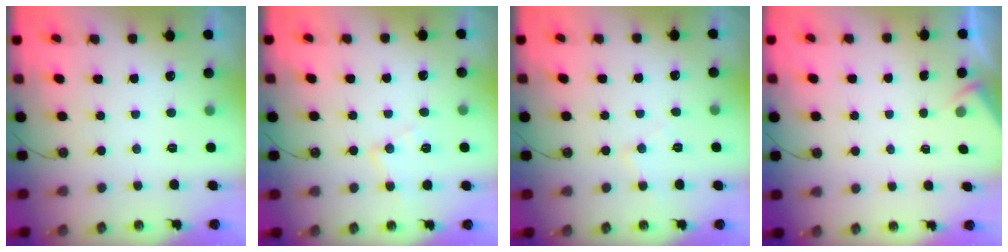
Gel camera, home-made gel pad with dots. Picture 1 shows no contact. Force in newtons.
{"total": 9.0, "press": 9.0, "slide": 0.7}
{"total": 5.9, "press": 5.9, "slide": 0.5}
{"total": 2.1, "press": 2.1, "slide": 0.4}